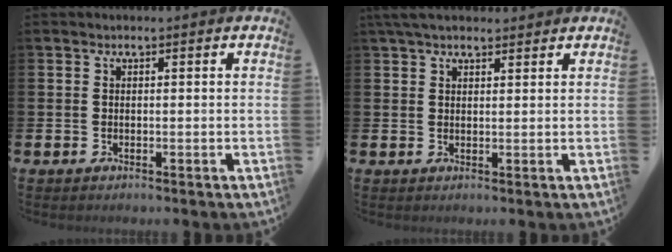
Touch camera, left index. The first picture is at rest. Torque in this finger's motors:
{"motor_torque": [0.27, -0.50, 0.66, 0.16]}